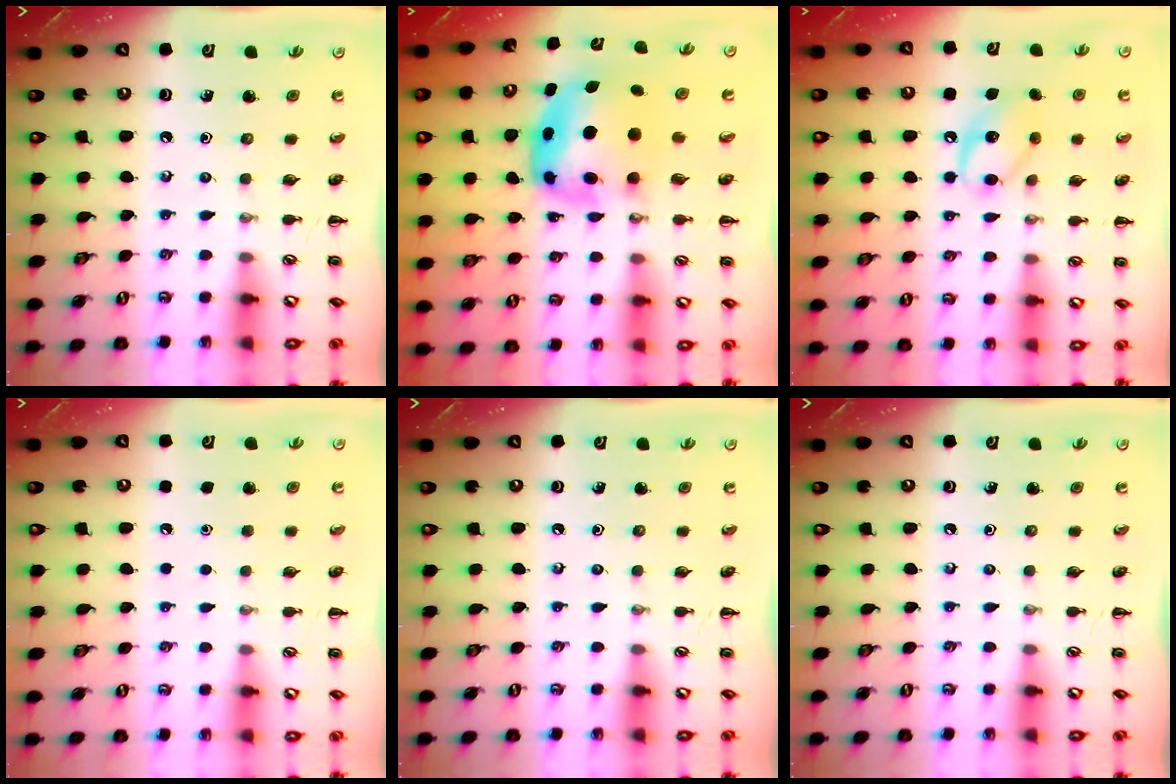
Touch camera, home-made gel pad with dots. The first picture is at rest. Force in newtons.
{"total": 6.7, "press": 6.5, "slide": 1.5}
{"total": 11.5, "press": 11.5, "slide": 1.3}
{"total": 1.6, "press": 1.6, "slide": 0.1}
{"total": 0.0}
{"total": 0.0}